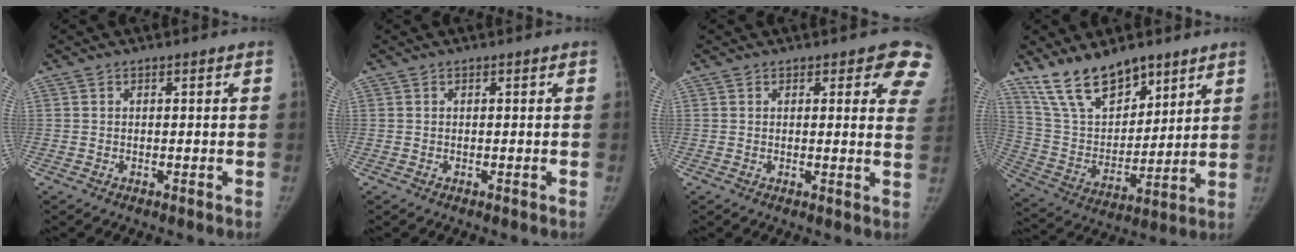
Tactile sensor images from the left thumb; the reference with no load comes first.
{"total": 0.0}
{"total": 7.6, "force": [4.8, 2.9, 5.1], "torque": [-0.022, -0.022, 0.037]}
{"total": 16.0, "force": [11.9, 7.3, 7.7], "torque": [-0.097, -0.062, 0.231]}